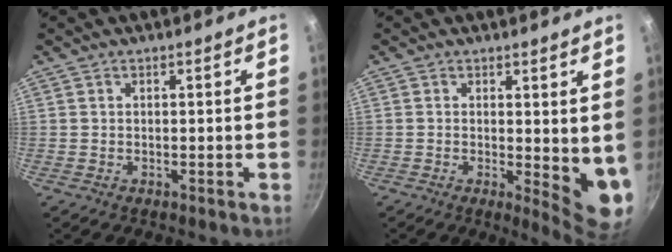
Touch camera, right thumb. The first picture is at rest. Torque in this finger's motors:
{"motor_torque": [-0.21, 0.49, -0.13, 0.15, 0.12]}